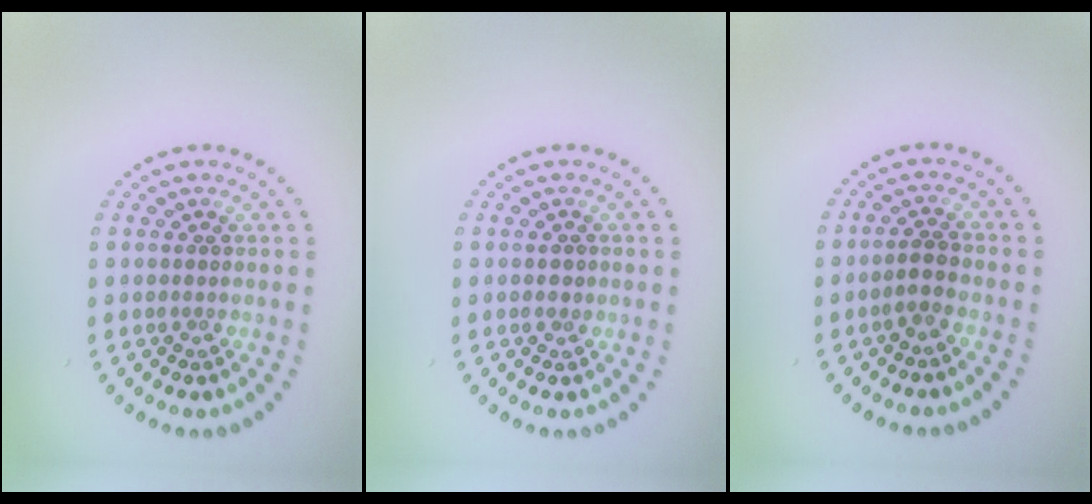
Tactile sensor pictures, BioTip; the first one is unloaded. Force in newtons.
{"total": 0.8, "press": 0.8, "slide": 0.1}
{"total": 1.7, "press": 1.4, "slide": 0.9}